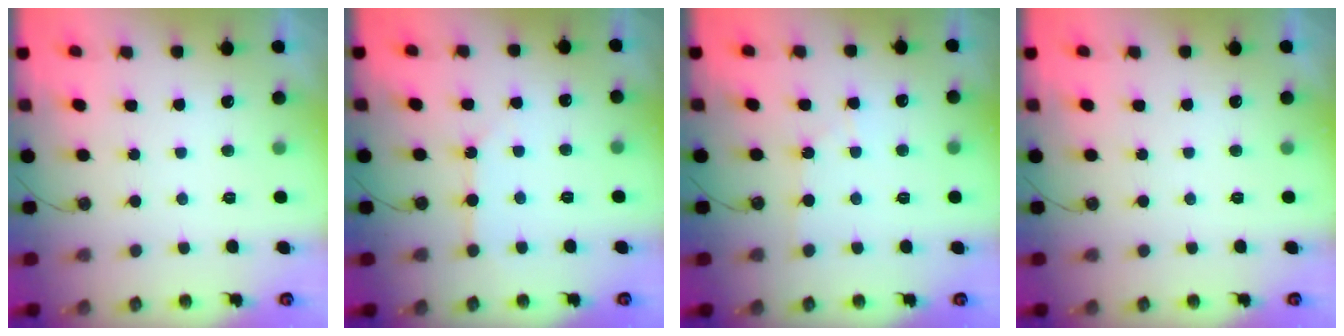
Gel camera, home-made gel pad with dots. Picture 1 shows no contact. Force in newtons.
{"total": 2.2, "press": 2.2, "slide": 0.3}
{"total": 4.6, "press": 4.6, "slide": 0.7}
{"total": 0.0}